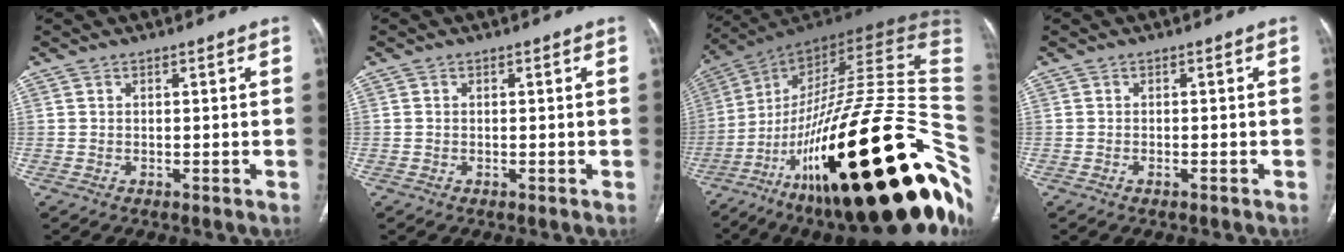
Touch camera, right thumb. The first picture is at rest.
{"total": 0.0}
{"total": 47.4, "force": [-13.0, 14.9, 43.1], "torque": [-0.545, 0.085, -0.204]}
{"total": 0.7, "force": [-0.5, 0.2, 0.4], "torque": [-0.014, 0.005, -0.007]}